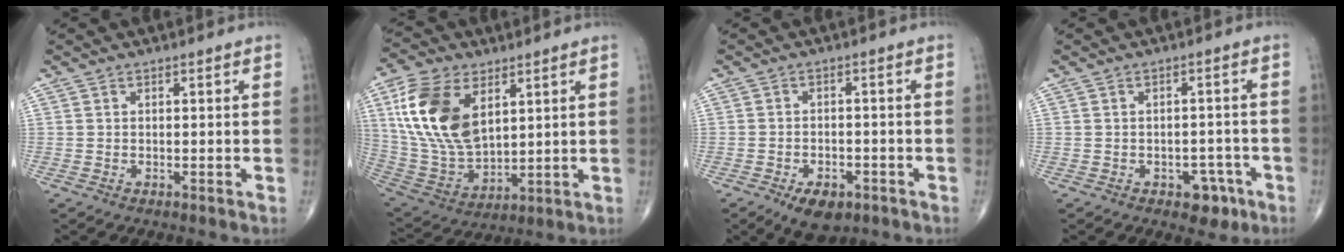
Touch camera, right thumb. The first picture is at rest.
{"total": 18.1, "force": [6.4, 10.5, 13.3], "torque": [-0.251, -0.024, 0.130]}
{"total": 6.9, "force": [-3.9, 3.8, 4.2], "torque": [-0.056, 0.011, -0.056]}
{"total": 4.9, "force": [-2.6, 3.2, 2.7], "torque": [-0.010, 0.018, -0.030]}